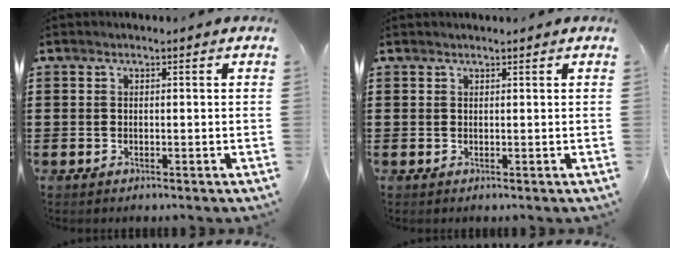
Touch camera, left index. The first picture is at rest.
{"total": 0.6, "force": [0.6, 0.1, 0.1], "torque": [-0.004, -0.001, 0.011]}